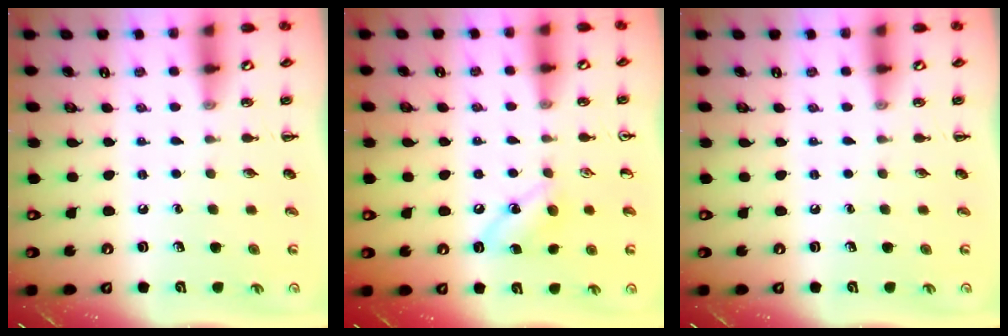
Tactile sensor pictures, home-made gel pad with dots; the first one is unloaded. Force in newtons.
{"total": 6.7, "press": 6.5, "slide": 1.5}
{"total": 0.0}